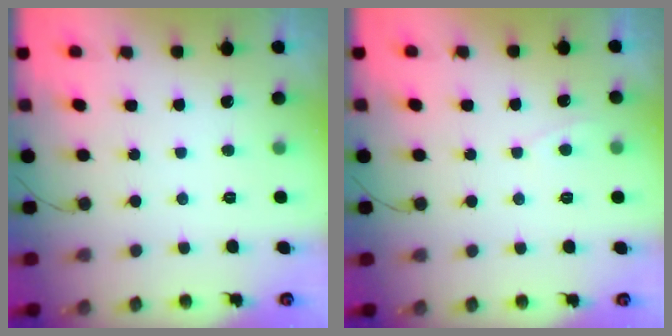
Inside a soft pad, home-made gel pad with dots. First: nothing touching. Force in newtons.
{"total": 2.3, "press": 2.3, "slide": 0.3}